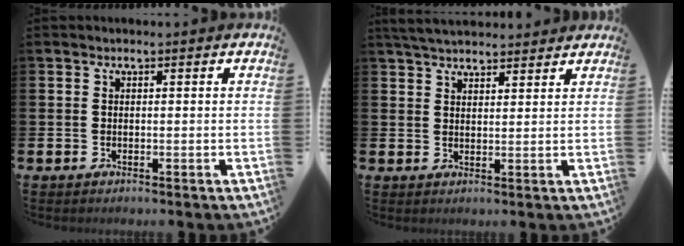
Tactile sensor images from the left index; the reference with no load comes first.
{"total": 4.2, "force": [4.1, 0.8, 0.8], "torque": [-0.027, -0.011, 0.077]}